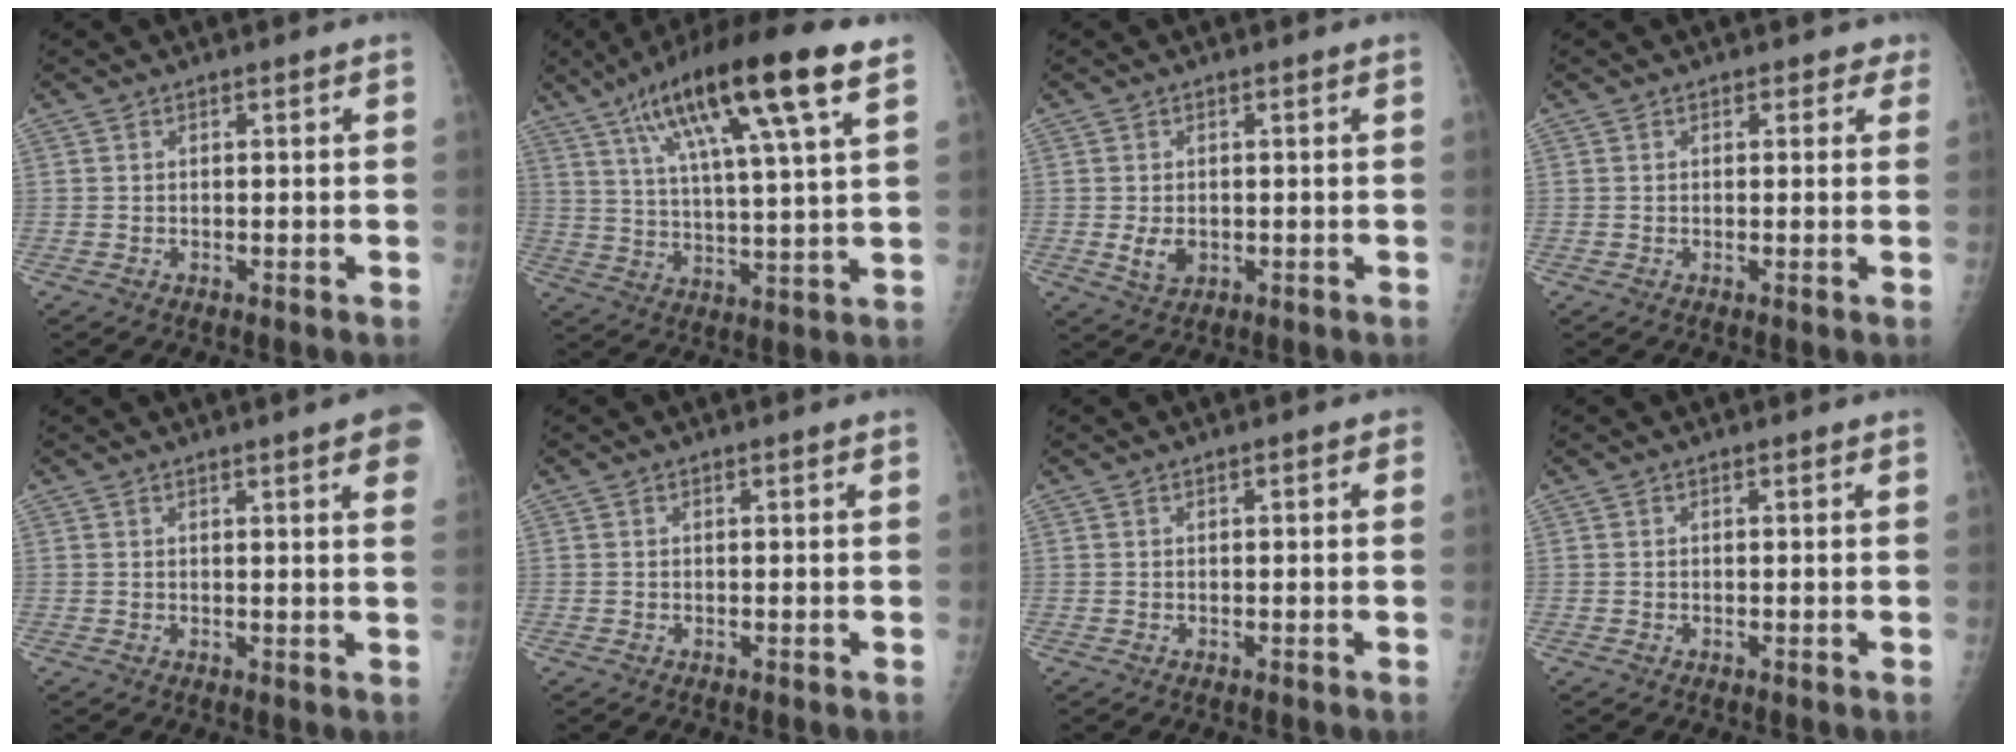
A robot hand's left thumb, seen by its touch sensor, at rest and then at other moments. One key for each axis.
{"total": 20.7, "fx": 10.7, "fy": 3.3, "fz": 17.4, "tx": -0.293, "ty": -0.010, "tz": 0.181}
{"total": 3.4, "fx": -0.3, "fy": 2.4, "fz": 2.4, "tx": -0.037, "ty": -0.005, "tz": 0.002}
{"total": 2.0, "fx": 1.3, "fy": 1.4, "fz": 0.4, "tx": 0.023, "ty": -0.004, "tz": 0.006}
{"total": 6.9, "fx": 3.6, "fy": 0.8, "fz": 5.9, "tx": -0.056, "ty": -0.001, "tz": 0.035}
{"total": 0.0}
{"total": 0.9, "fx": 0.3, "fy": 0.5, "fz": 0.7, "tx": -0.004, "ty": 0.003, "tz": -0.001}
{"total": 0.0}